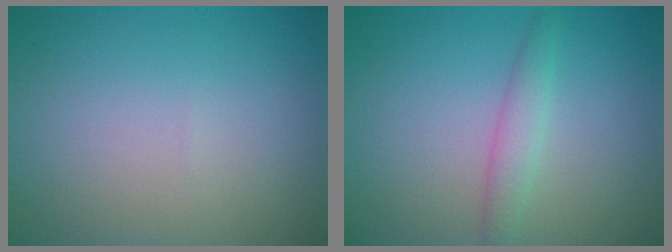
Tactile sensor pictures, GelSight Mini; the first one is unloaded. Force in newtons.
{"total": 1.9, "press": 1.9, "slide": 0.1}